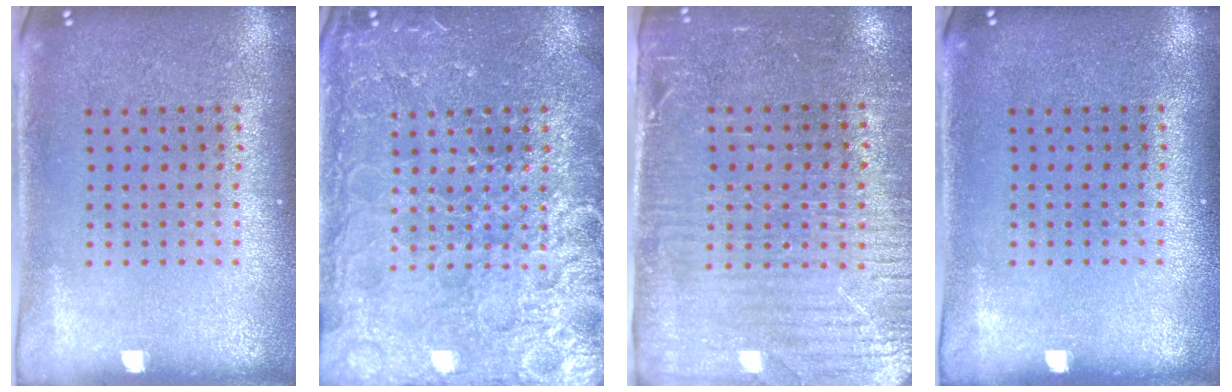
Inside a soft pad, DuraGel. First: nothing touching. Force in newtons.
{"total": 6.9, "press": 6.8, "slide": 0.9}
{"total": 3.6, "press": 3.2, "slide": 1.7}
{"total": 0.0}